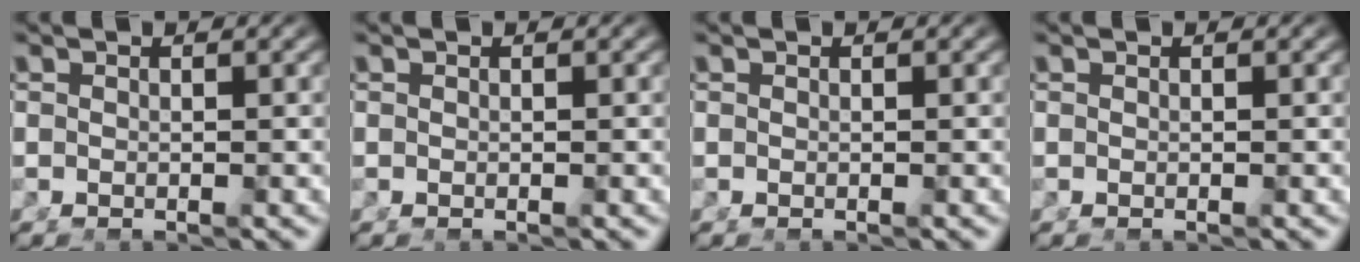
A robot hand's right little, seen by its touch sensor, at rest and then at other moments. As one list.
[{"total": 0.0}, {"total": 0.0}, {"total": 0.0}]